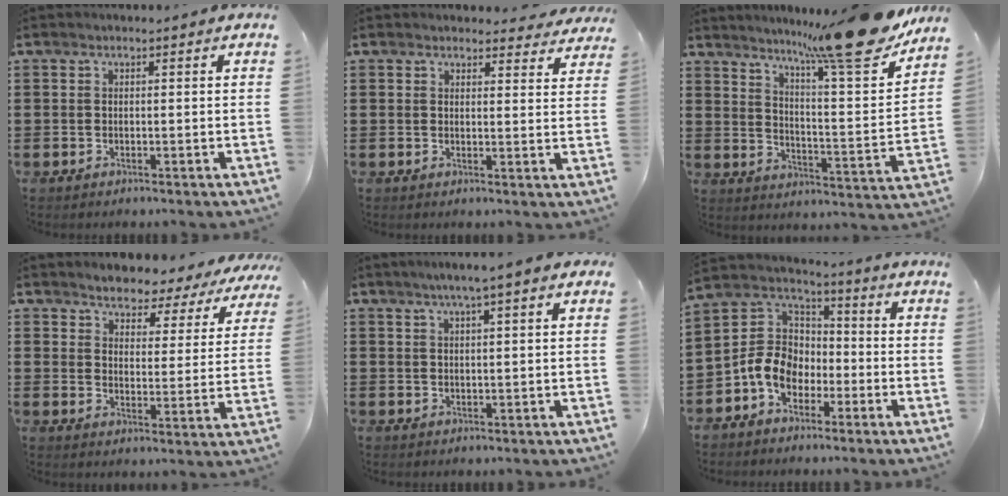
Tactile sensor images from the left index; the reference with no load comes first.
{"total": 2.9, "force": [2.8, 0.6, 0.5], "torque": [-0.009, -0.013, 0.051]}
{"total": 15.2, "force": [12.8, 0.1, 8.1], "torque": [-0.132, -0.089, 0.203]}
{"total": 3.7, "force": [3.6, 0.6, -0.4], "torque": [-0.019, -0.030, 0.057]}
{"total": 2.8, "force": [1.7, -0.3, 2.2], "torque": [-0.047, 0.001, 0.027]}
{"total": 8.4, "force": [-4.0, 6.3, 4.0], "torque": [-0.117, 0.013, -0.087]}